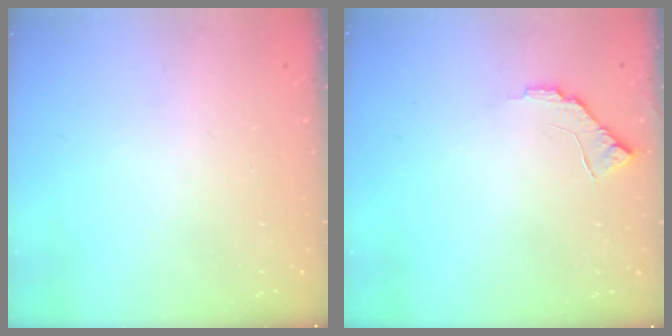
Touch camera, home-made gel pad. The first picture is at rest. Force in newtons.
{"total": 7.2, "press": 7.1, "slide": 0.9}